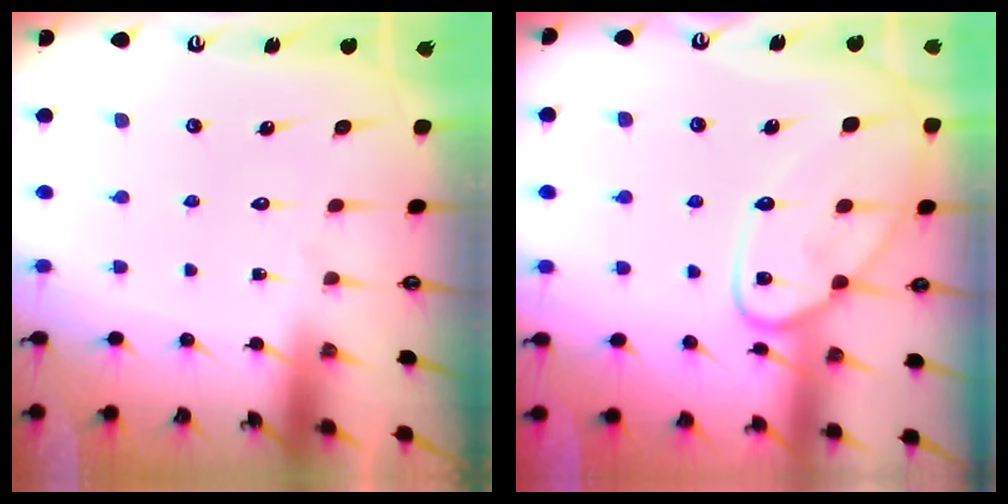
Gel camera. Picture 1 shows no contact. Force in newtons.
{"total": 14.2, "press": 14.1, "slide": 1.0}